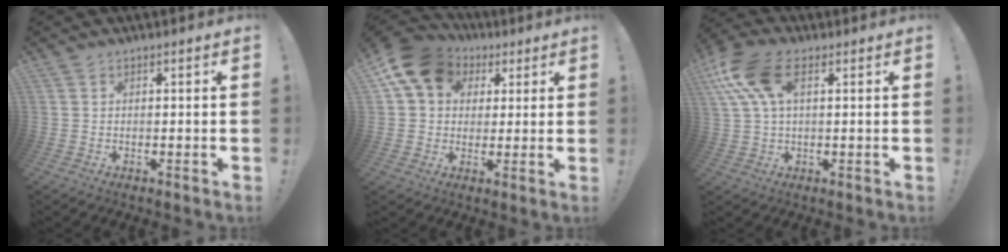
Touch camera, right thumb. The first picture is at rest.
{"total": 12.5, "force": [4.9, 9.8, 6.1], "torque": [-0.086, -0.019, 0.097]}
{"total": 12.8, "force": [4.7, 6.8, 9.8], "torque": [-0.198, -0.003, 0.092]}